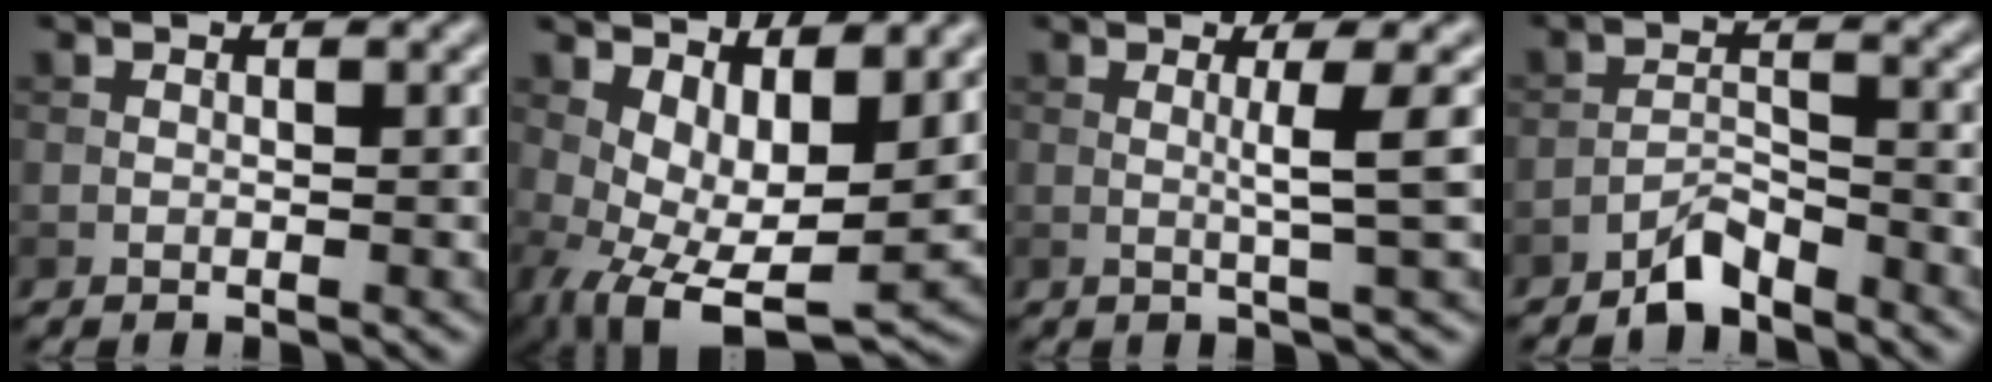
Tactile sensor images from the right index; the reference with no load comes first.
{"total": 8.1, "force": [1.6, 4.2, 6.8], "torque": [-0.119, -0.022, 0.038]}
{"total": 3.1, "force": [0.3, 0.4, 3.0], "torque": [-0.053, 0.002, -0.001]}
{"total": 3.1, "force": [-2.7, 1.0, 1.3], "torque": [-0.019, 0.010, -0.055]}